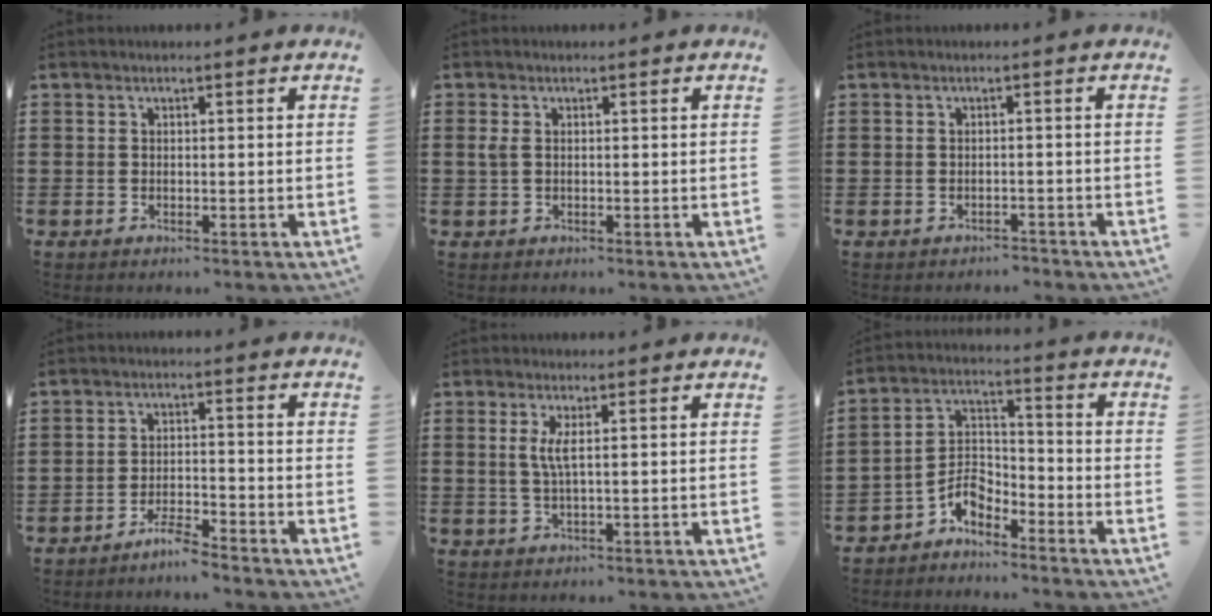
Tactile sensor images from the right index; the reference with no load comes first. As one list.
[{"total": 1.7, "force": [0.3, 1.0, 1.3], "torque": [-0.045, 0.001, -0.001]}, {"total": 1.4, "force": [-1.4, 0.4, -0.1], "torque": [-0.004, 0.004, -0.032]}, {"total": 3.9, "force": [-3.6, 0.2, 1.3], "torque": [-0.032, 0.003, -0.073]}, {"total": 2.9, "force": [0.6, 0.1, 2.9], "torque": [-0.059, -0.003, 0.008]}, {"total": 5.2, "force": [-4.0, 2.4, 2.3], "torque": [-0.060, 0.005, -0.085]}]